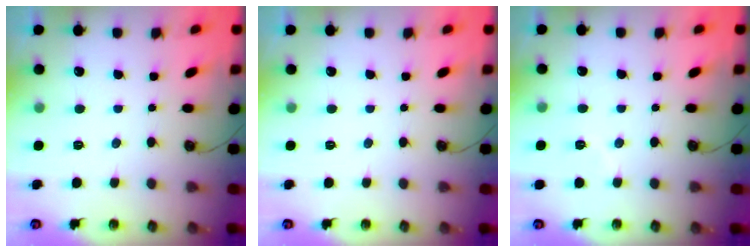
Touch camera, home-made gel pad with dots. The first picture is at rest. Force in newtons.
{"total": 0.0}
{"total": 4.9, "press": 4.5, "slide": 1.9}